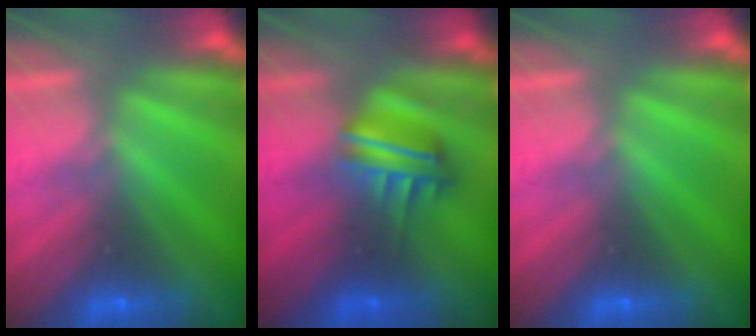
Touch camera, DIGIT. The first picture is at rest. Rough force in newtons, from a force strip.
{"total": 4.6}
{"total": 0.0}